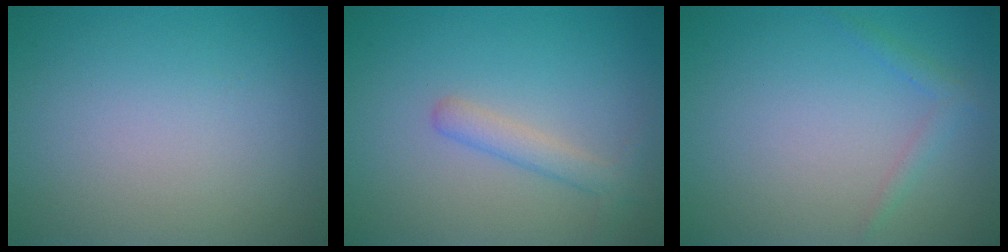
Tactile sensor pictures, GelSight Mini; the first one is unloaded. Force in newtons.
{"total": 2.0, "press": 2.0, "slide": 0.1}
{"total": 1.2, "press": 1.2, "slide": 0.1}